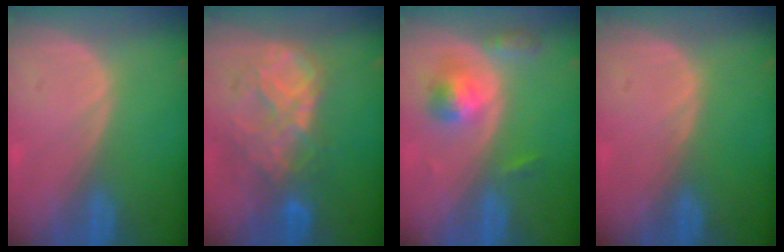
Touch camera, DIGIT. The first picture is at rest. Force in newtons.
{"total": 9.1, "press": 7.8, "slide": 4.8}
{"total": 5.3, "press": 4.9, "slide": 1.9}
{"total": 0.0}